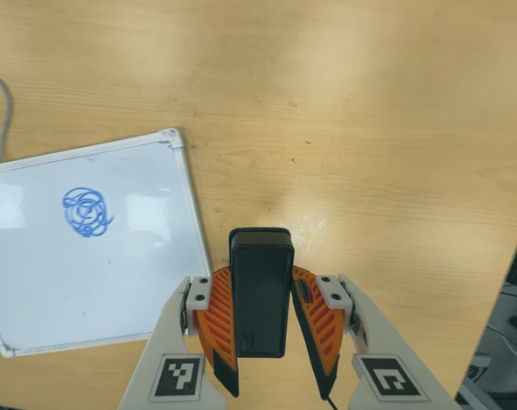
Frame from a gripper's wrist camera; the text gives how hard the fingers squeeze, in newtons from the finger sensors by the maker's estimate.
{"total": 4.7, "left": 3.6, "right": 5.7}